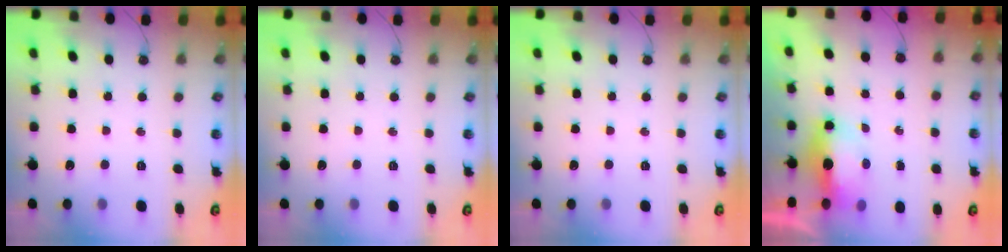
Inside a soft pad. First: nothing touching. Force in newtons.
{"total": 0.0}
{"total": 0.0}
{"total": 7.8, "press": 7.6, "slide": 1.3}